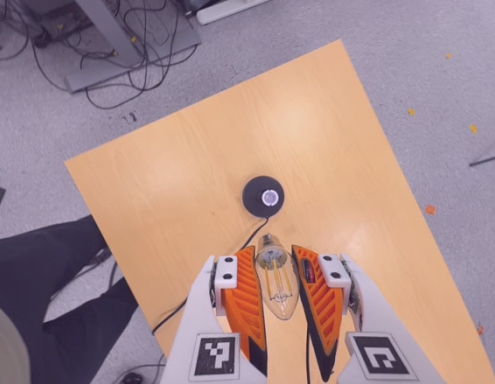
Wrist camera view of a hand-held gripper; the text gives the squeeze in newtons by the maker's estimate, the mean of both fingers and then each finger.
{"total": 19.7, "left": 21.4, "right": 18.0}